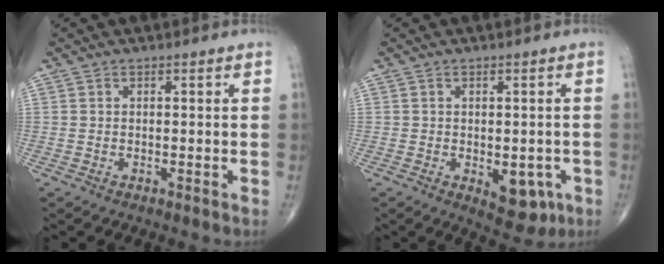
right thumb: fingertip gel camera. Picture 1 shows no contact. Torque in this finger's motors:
{"motor_torque": [2.57, 2.44, 0.22, -0.45, 0.10]}